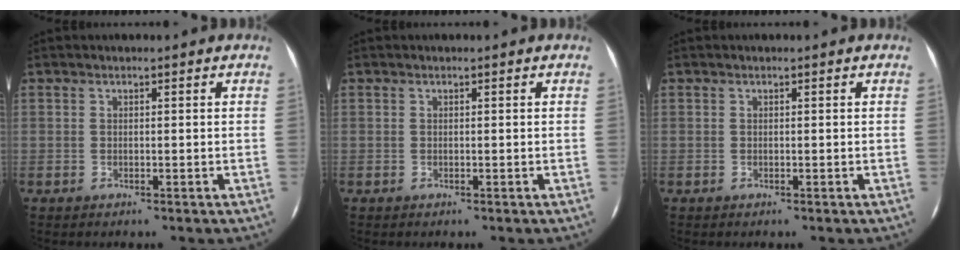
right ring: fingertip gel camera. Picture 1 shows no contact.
{"total": 0.0}
{"total": 0.0}